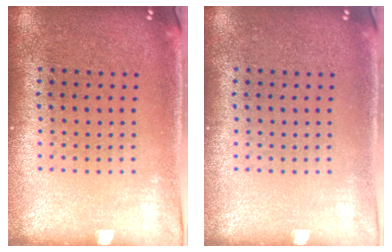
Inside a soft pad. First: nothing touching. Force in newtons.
{"total": 0.0}